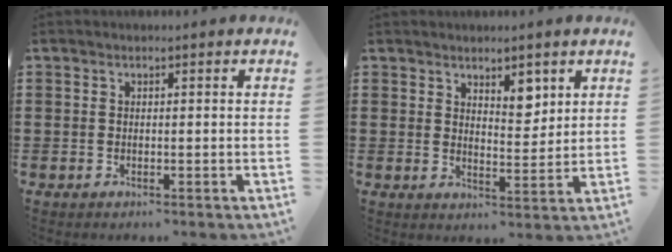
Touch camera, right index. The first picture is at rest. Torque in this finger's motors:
{"motor_torque": [-0.01, 0.31, 0.19, 0.01]}